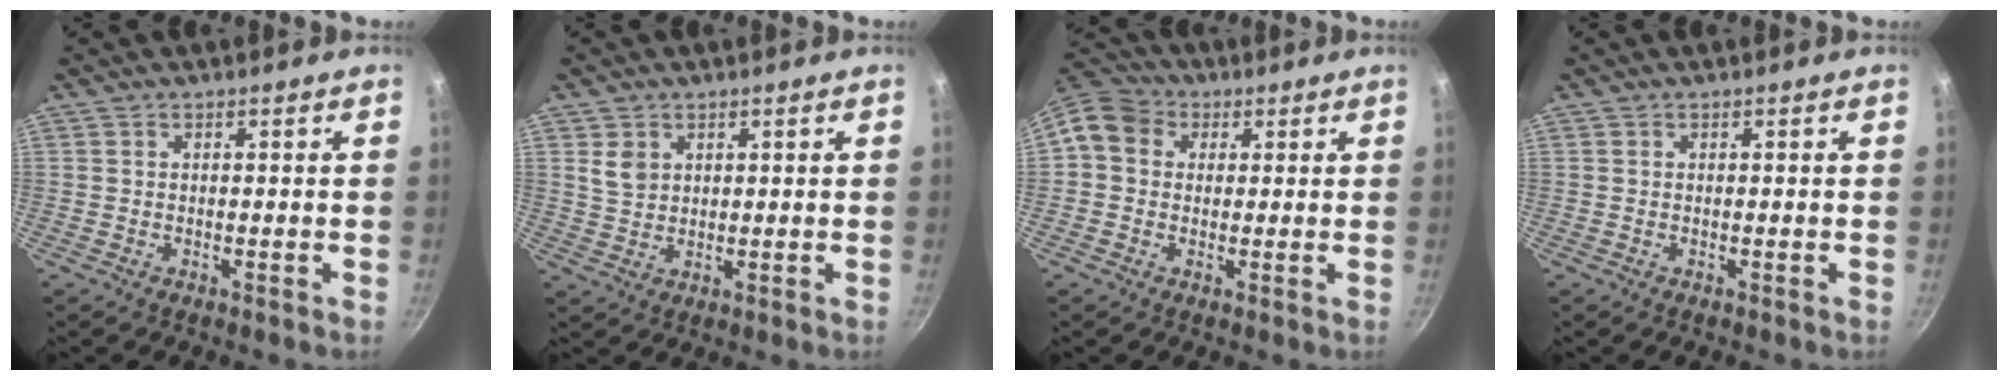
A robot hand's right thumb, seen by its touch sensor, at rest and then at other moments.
{"total": 3.9, "force": [1.6, 3.0, 1.9], "torque": [-0.025, -0.002, 0.034]}
{"total": 8.5, "force": [1.6, 7.3, 4.0], "torque": [-0.052, 0.018, 0.009]}
{"total": 0.0}